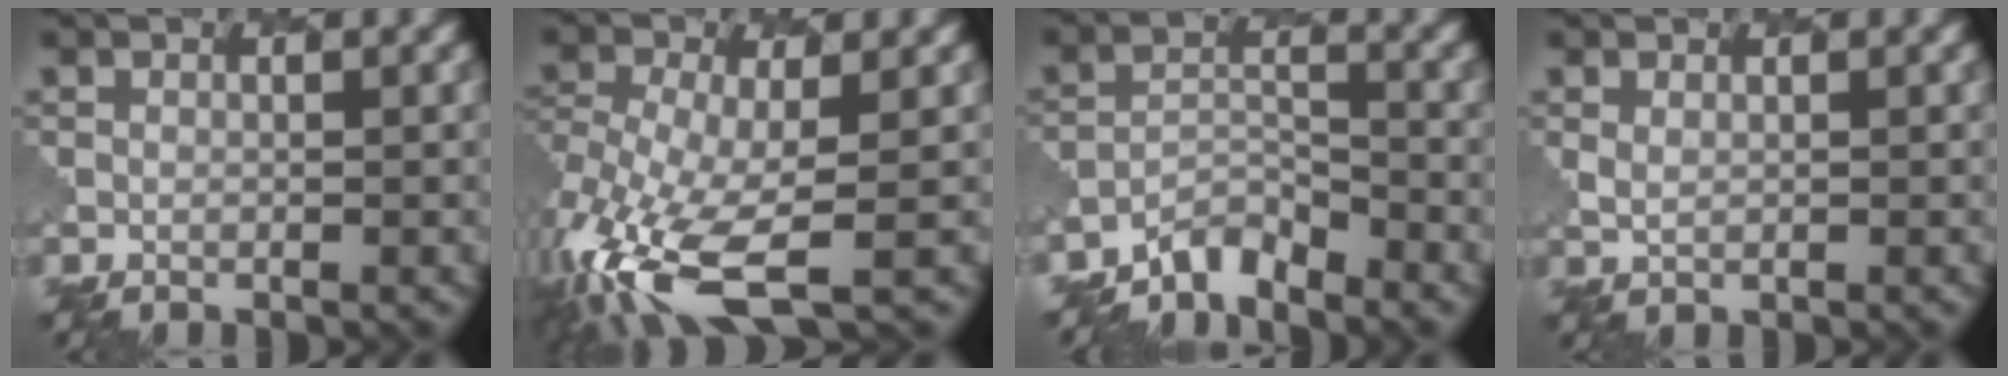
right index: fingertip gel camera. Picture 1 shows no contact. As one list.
[{"total": 9.2, "force": [-4.1, 3.9, 7.2], "torque": [-0.166, -0.019, -0.079]}, {"total": 3.2, "force": [-3.0, 0.8, 0.6], "torque": [-0.008, 0.000, -0.063]}, {"total": 0.9, "force": [0.8, 0.2, 0.4], "torque": [-0.012, -0.004, 0.020]}]